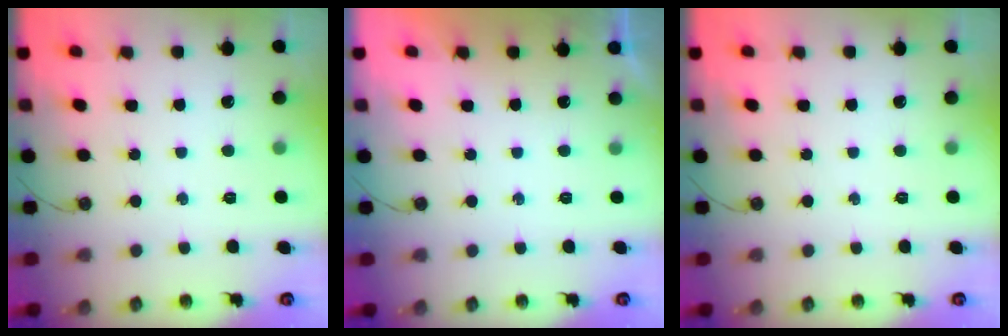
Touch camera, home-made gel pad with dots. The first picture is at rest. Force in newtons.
{"total": 0.0}
{"total": 0.0}